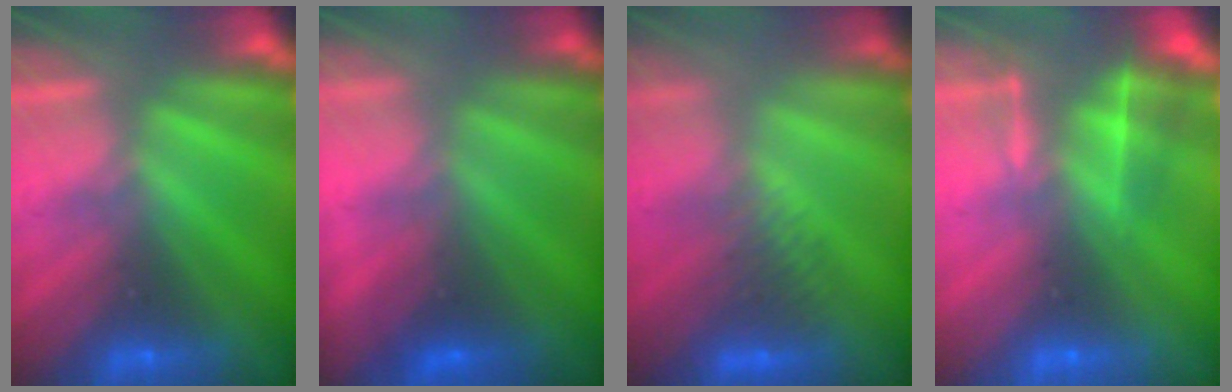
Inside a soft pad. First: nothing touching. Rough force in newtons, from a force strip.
{"total": 3.0}
{"total": 3.1}
{"total": 4.8}